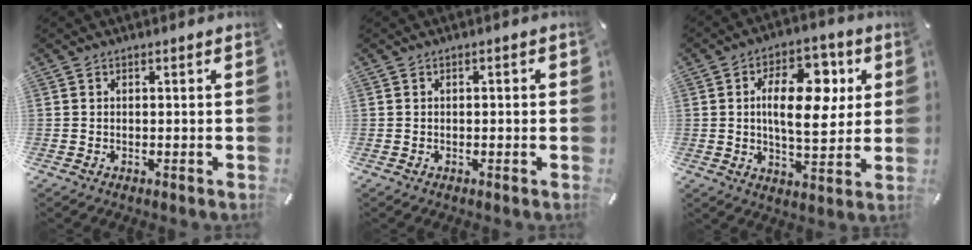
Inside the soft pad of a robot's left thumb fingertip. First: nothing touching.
{"total": 0.8, "force": [-0.2, 0.4, 0.7], "torque": [-0.012, 0.002, -0.005]}
{"total": 15.2, "force": [3.4, 8.3, 12.3], "torque": [-0.188, 0.004, 0.053]}